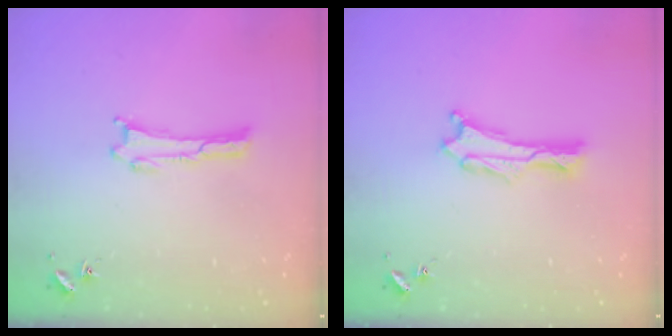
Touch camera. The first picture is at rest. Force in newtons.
{"total": 0.9, "press": 0.9, "slide": 0.2}